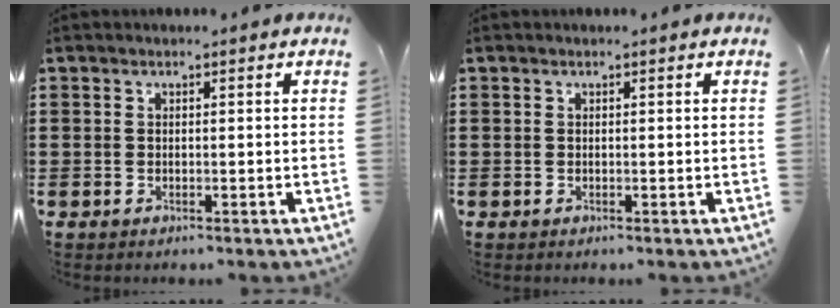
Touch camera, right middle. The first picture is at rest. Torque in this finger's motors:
{"motor_torque": [0.00, 0.00, 0.00, 0.01]}